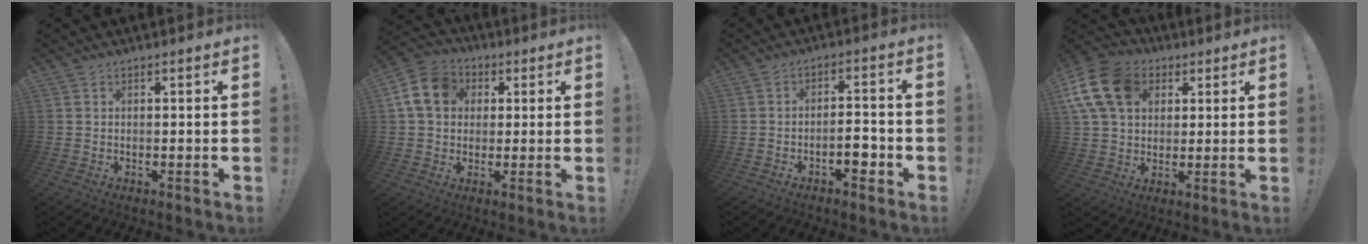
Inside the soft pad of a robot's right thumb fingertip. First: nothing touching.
{"total": 12.6, "force": [2.9, 10.2, 6.8], "torque": [-0.115, 0.010, 0.062]}
{"total": 5.7, "force": [-3.0, 2.1, 4.4], "torque": [-0.061, 0.015, -0.051]}
{"total": 16.3, "force": [5.6, 12.2, 9.2], "torque": [-0.176, -0.011, 0.111]}